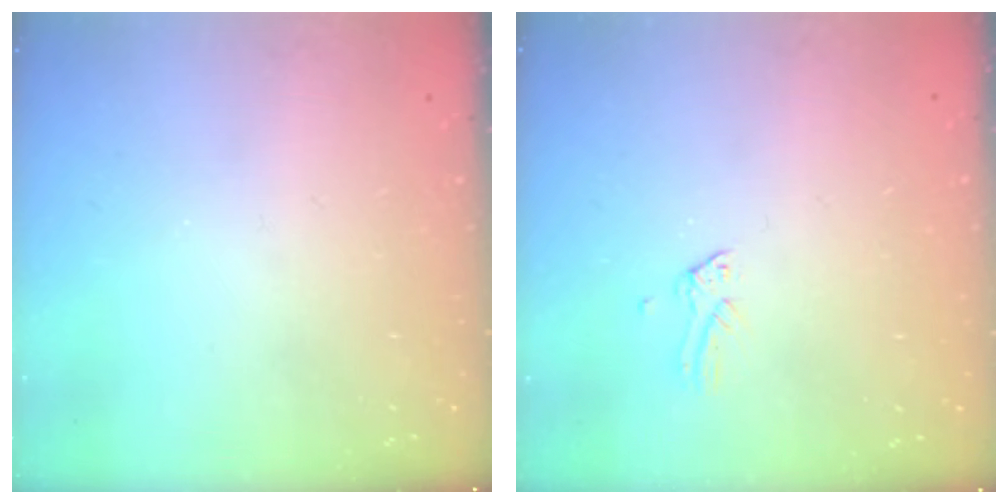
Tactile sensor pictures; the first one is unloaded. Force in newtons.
{"total": 0.0}